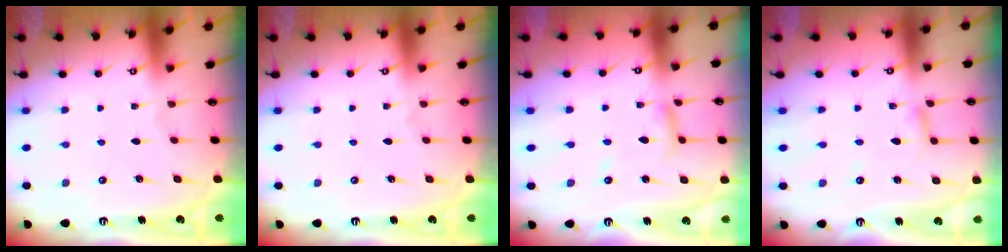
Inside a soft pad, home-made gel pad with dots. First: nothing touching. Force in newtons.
{"total": 0.0}
{"total": 6.1, "press": 6.1, "slide": 0.5}
{"total": 3.0, "press": 3.0, "slide": 0.2}